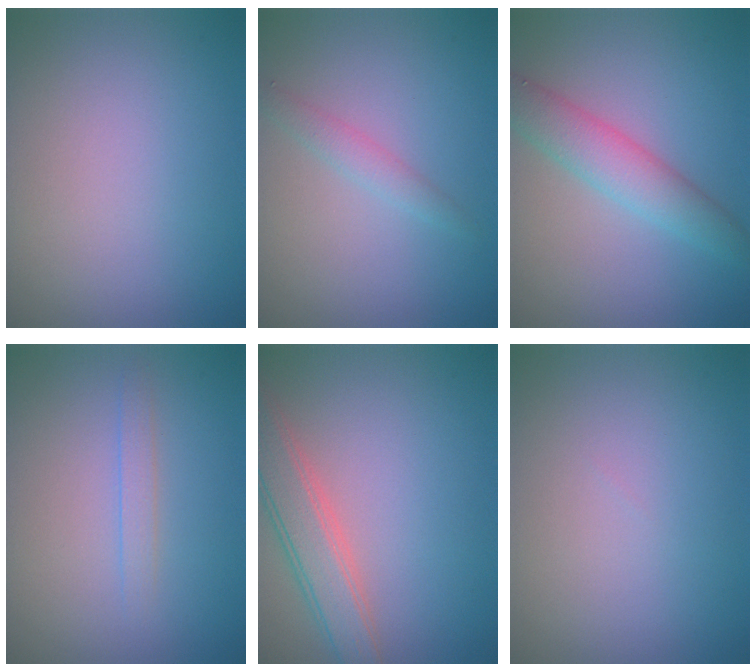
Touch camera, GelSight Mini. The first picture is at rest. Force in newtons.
{"total": 1.1, "press": 1.1, "slide": 0.1}
{"total": 4.1, "press": 4.1, "slide": 0.1}
{"total": 1.1, "press": 1.1, "slide": 0.0}
{"total": 4.2, "press": 4.2, "slide": 0.3}
{"total": 0.0}